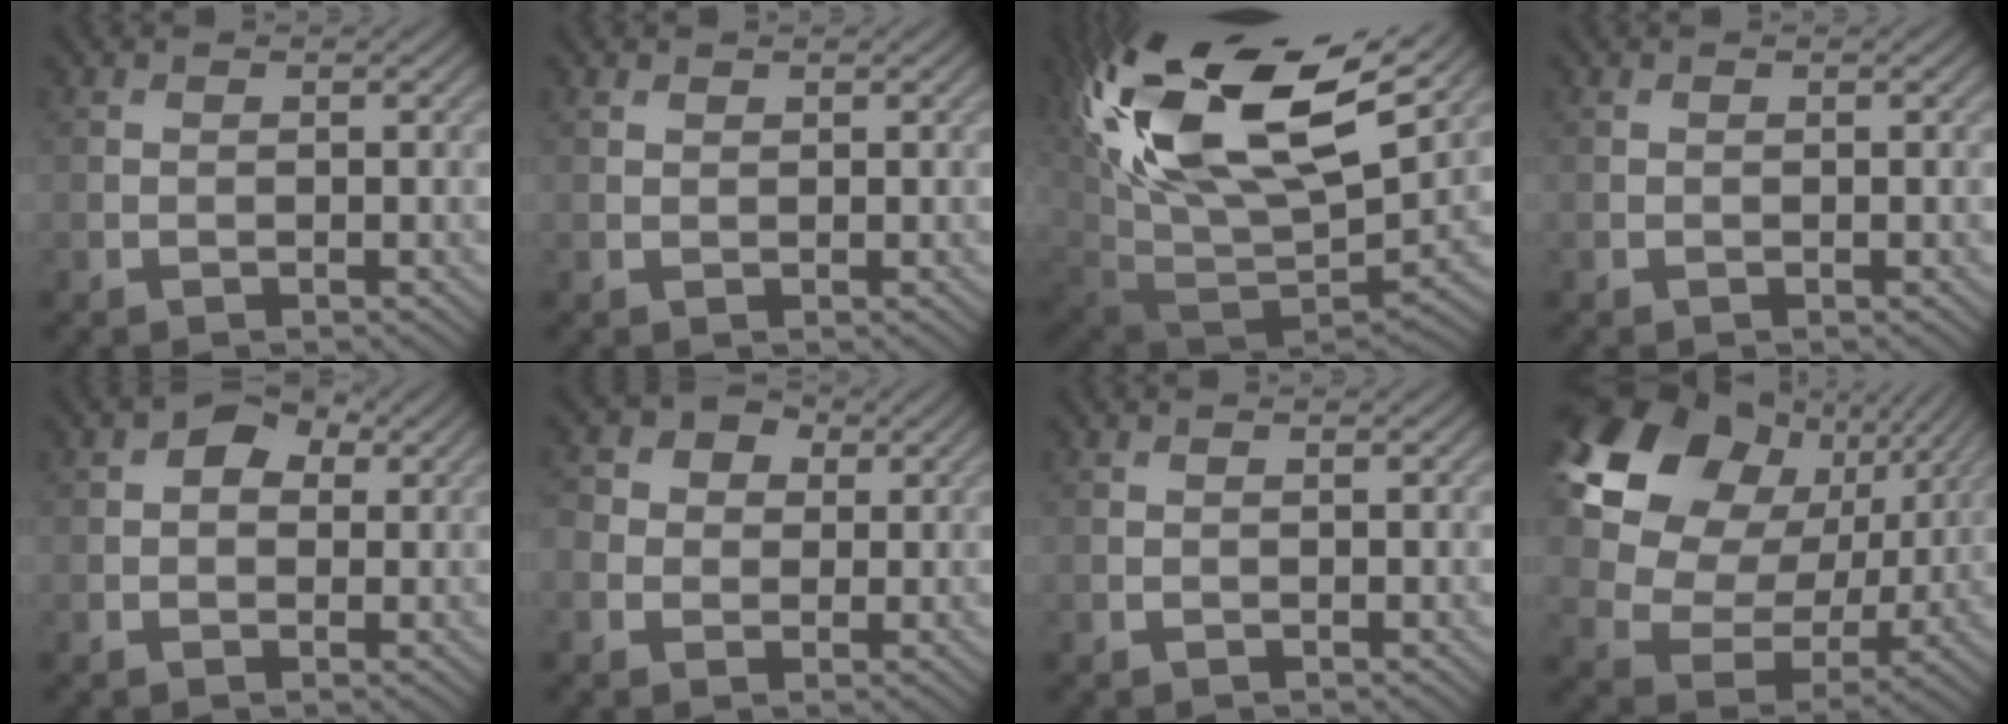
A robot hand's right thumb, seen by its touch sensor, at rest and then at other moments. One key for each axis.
{"total": 0.5, "fx": 0.5, "fy": 0.2, "fz": 0.1, "tx": 0.000, "ty": -0.001, "tz": 0.011}
{"total": 21.1, "fx": 9.5, "fy": 10.7, "fz": 15.5, "tx": -0.326, "ty": 0.010, "tz": 0.181}
{"total": 0.0}
{"total": 3.3, "fx": 1.0, "fy": 2.3, "fz": 2.1, "tx": -0.032, "ty": 0.003, "tz": 0.009}
{"total": 5.1, "fx": 0.8, "fy": 4.5, "fz": 2.3, "tx": -0.059, "ty": 0.014, "tz": -0.004}
{"total": 0.0}
{"total": 18.4, "fx": 7.3, "fy": 13.5, "fz": 10.2, "tx": -0.244, "ty": 0.036, "tz": 0.136}